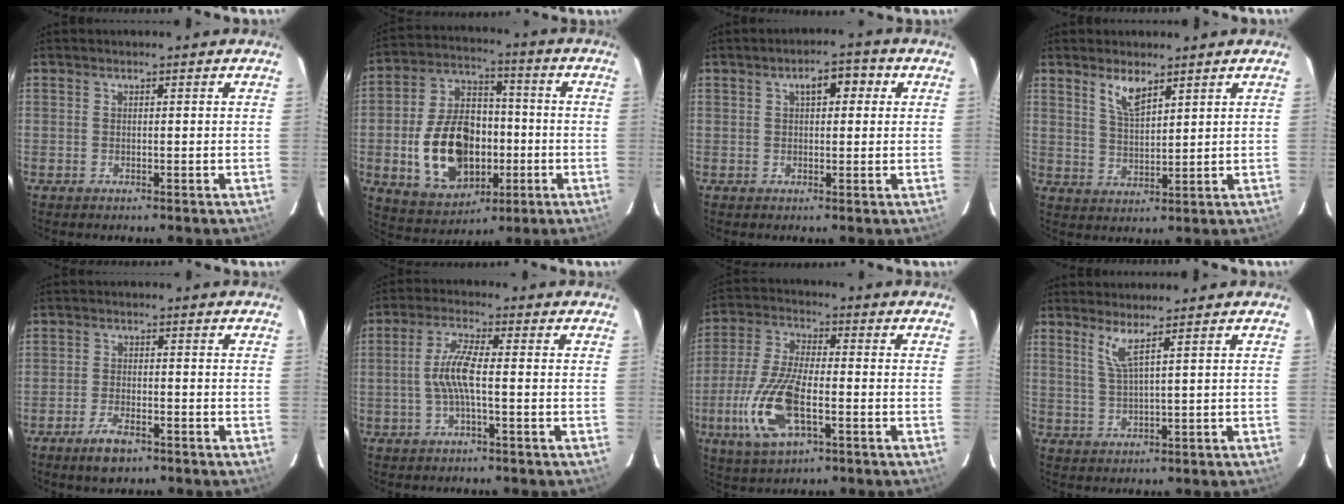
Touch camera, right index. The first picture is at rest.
{"total": 18.0, "force": [-3.7, 12.0, 12.9], "torque": [-0.265, 0.022, -0.041]}
{"total": 4.6, "force": [1.3, 2.4, 3.7], "torque": [-0.053, 0.022, 0.021]}
{"total": 5.1, "force": [3.5, 1.7, 3.4], "torque": [-0.063, -0.002, 0.069]}
{"total": 5.4, "force": [-3.7, 2.1, 3.3], "torque": [-0.079, -0.005, -0.064]}
{"total": 6.3, "force": [-1.1, 0.8, 6.1], "torque": [-0.127, 0.005, -0.020]}
{"total": 14.6, "force": [-4.7, 5.9, 12.5], "torque": [-0.274, -0.010, -0.091]}
{"total": 3.3, "force": [2.0, -0.6, 2.5], "torque": [-0.053, -0.010, 0.041]}